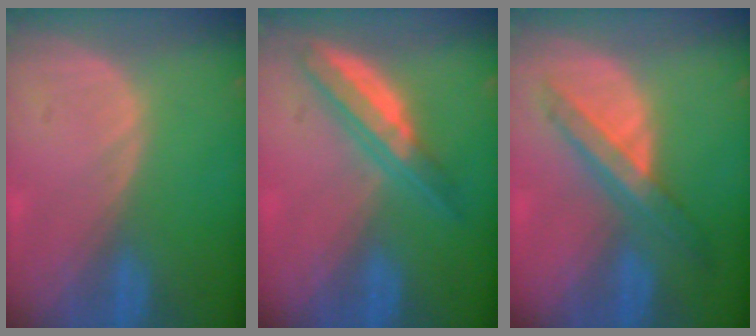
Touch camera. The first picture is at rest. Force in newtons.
{"total": 6.1, "press": 5.7, "slide": 2.2}
{"total": 7.2, "press": 6.2, "slide": 3.7}